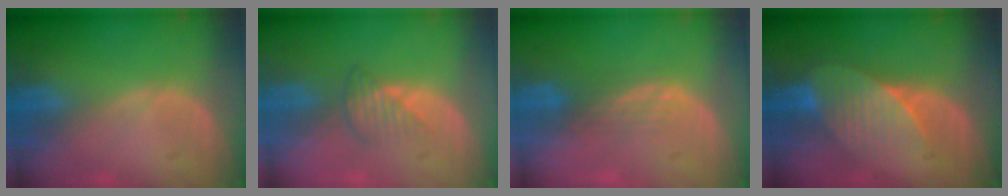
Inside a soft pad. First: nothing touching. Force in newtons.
{"total": 2.5, "press": 2.5, "slide": 0.4}
{"total": 3.0, "press": 2.5, "slide": 1.7}
{"total": 7.4, "press": 6.9, "slide": 2.8}